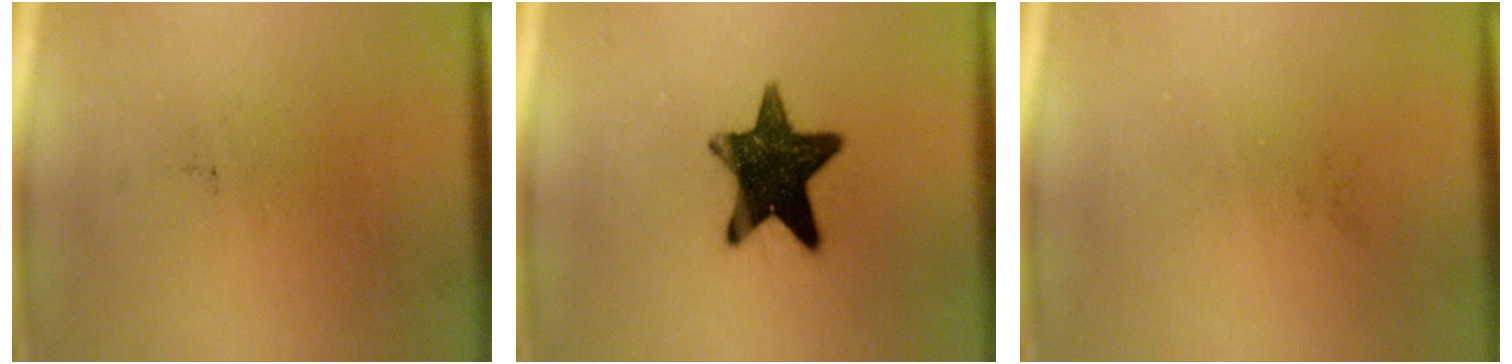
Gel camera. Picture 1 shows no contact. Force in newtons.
{"total": 14.3}
{"total": 0.0}